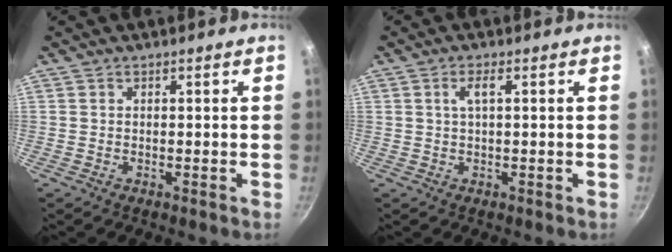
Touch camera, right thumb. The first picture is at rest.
{"total": 2.3, "force": [0.5, 0.6, 2.2], "torque": [-0.047, 0.006, 0.012]}